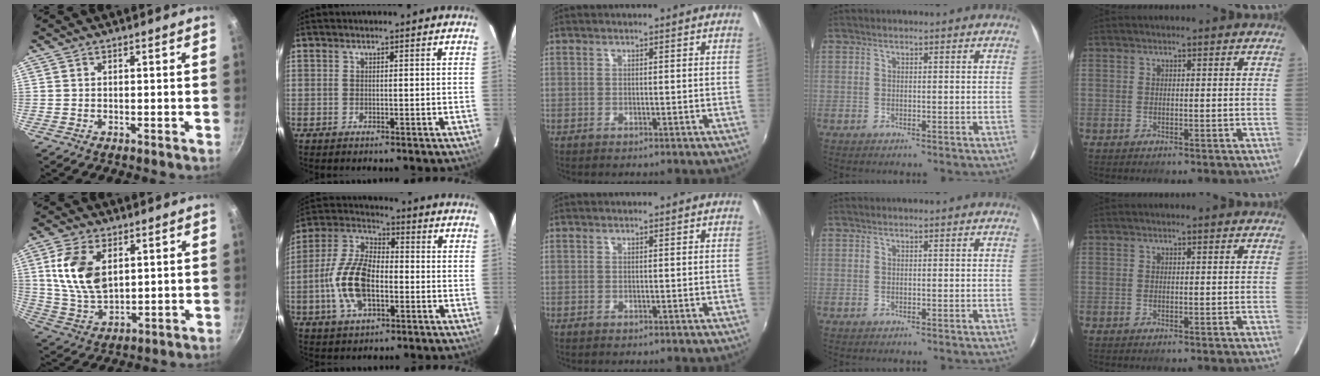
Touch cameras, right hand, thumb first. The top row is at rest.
{"thumb": {"total": 12.9, "force": [3.8, 7.9, 9.5], "torque": [-0.170, -0.021, 0.082]}, "index": {"total": 13.9, "force": [-3.3, 7.1, 11.5], "torque": [-0.246, 0.009, -0.064]}}